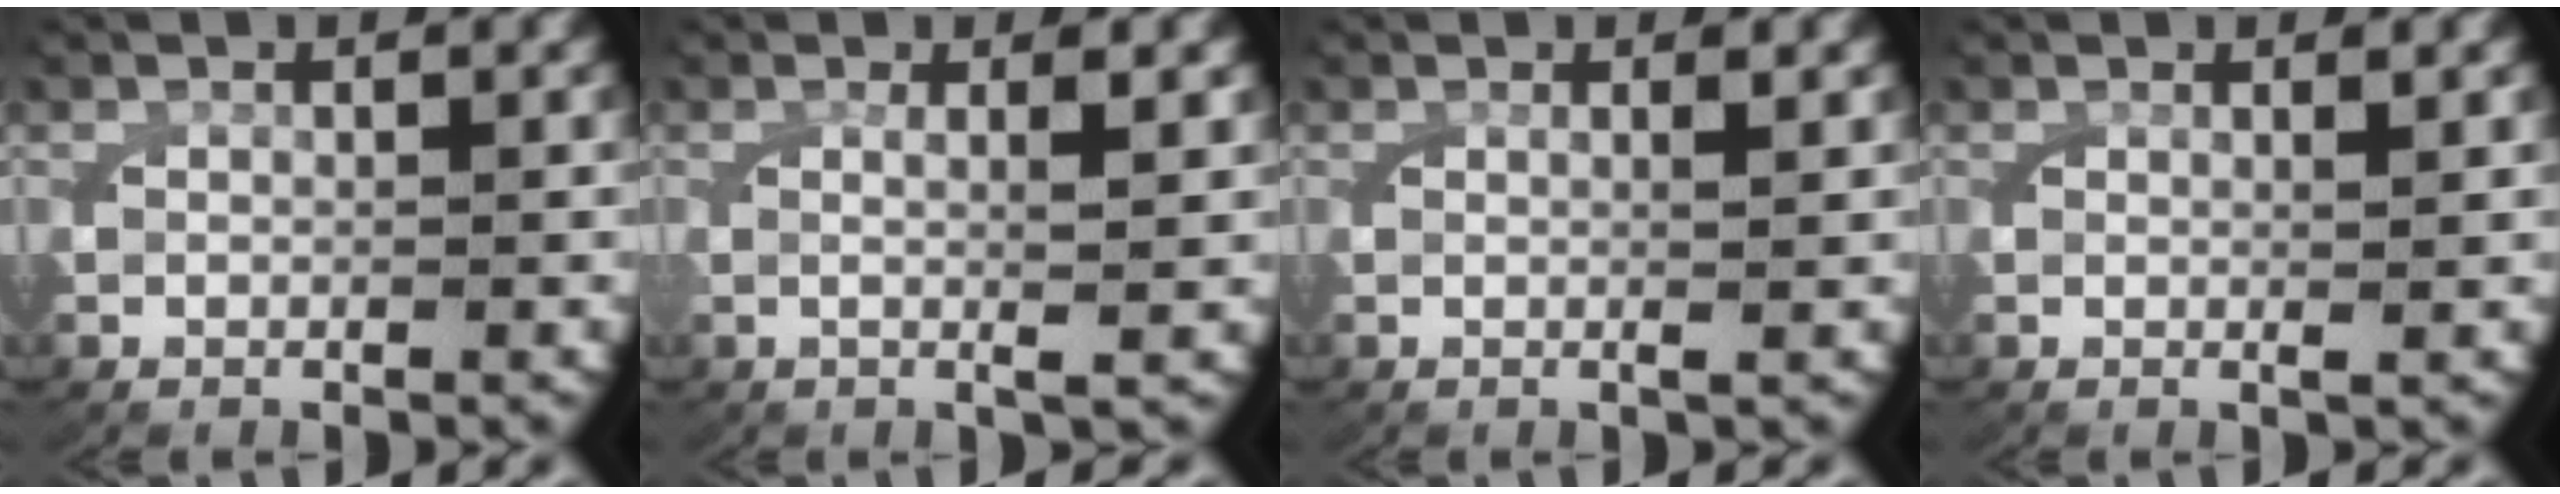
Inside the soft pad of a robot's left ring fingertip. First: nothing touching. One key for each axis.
{"total": 2.8, "fx": 0.4, "fy": 0.2, "fz": 2.8, "tx": -0.057, "ty": -0.008, "tz": 0.010}
{"total": 1.4, "fx": 0.3, "fy": -0.1, "fz": 1.3, "tx": -0.029, "ty": -0.004, "tz": 0.005}
{"total": 1.0, "fx": 0.3, "fy": -0.1, "fz": 1.0, "tx": -0.021, "ty": -0.006, "tz": 0.006}